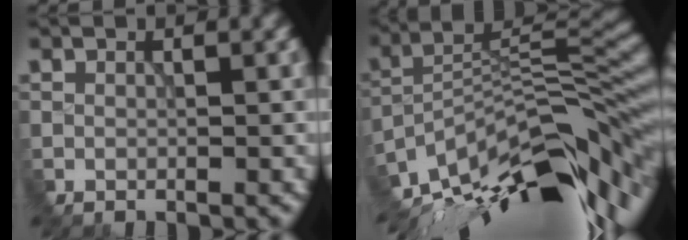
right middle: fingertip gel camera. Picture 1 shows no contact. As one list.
[{"total": 14.0, "force": [-9.7, 4.0, 9.2], "torque": [-0.194, 0.017, -0.168]}]